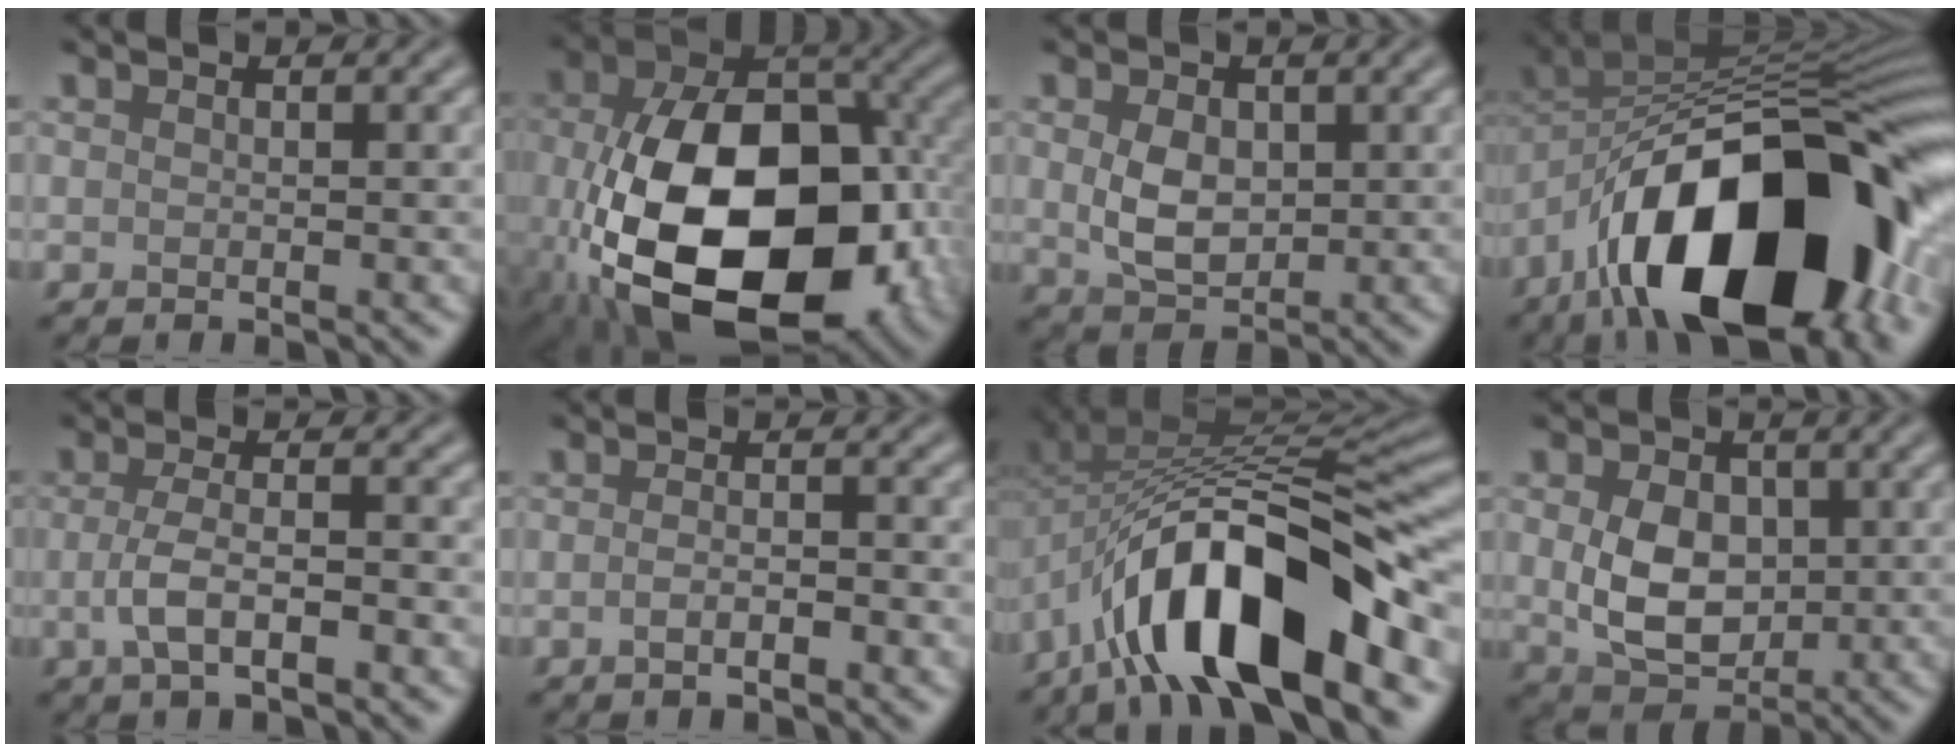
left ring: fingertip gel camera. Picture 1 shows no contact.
{"total": 17.6, "force": [-4.0, 10.6, 13.4], "torque": [-0.243, -0.029, -0.060]}
{"total": 4.1, "force": [0.4, 2.8, 2.9], "torque": [-0.063, -0.003, 0.010]}
{"total": 18.1, "force": [-8.6, 7.8, 13.9], "torque": [-0.209, -0.006, -0.147]}
{"total": 3.8, "force": [-1.1, 1.3, 3.4], "torque": [-0.067, -0.001, -0.023]}
{"total": 2.0, "force": [-0.9, 0.6, 1.7], "torque": [-0.028, 0.000, -0.016]}
{"total": 14.1, "force": [-6.4, 5.1, 11.4], "torque": [-0.177, 0.008, -0.111]}
{"total": 6.4, "force": [0.2, 4.7, 4.4], "torque": [-0.088, -0.008, 0.011]}